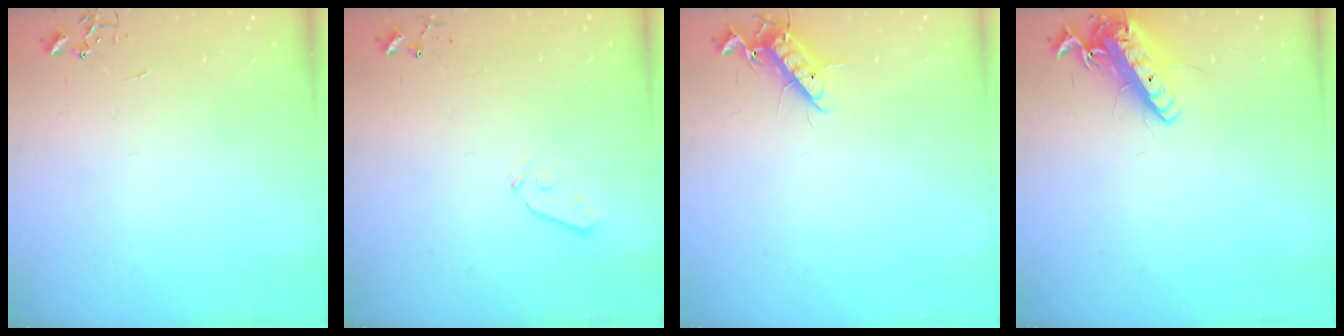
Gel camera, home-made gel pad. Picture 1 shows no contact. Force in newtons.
{"total": 3.6, "press": 3.5, "slide": 0.7}
{"total": 12.1, "press": 11.9, "slide": 2.0}
{"total": 15.0, "press": 14.7, "slide": 2.8}